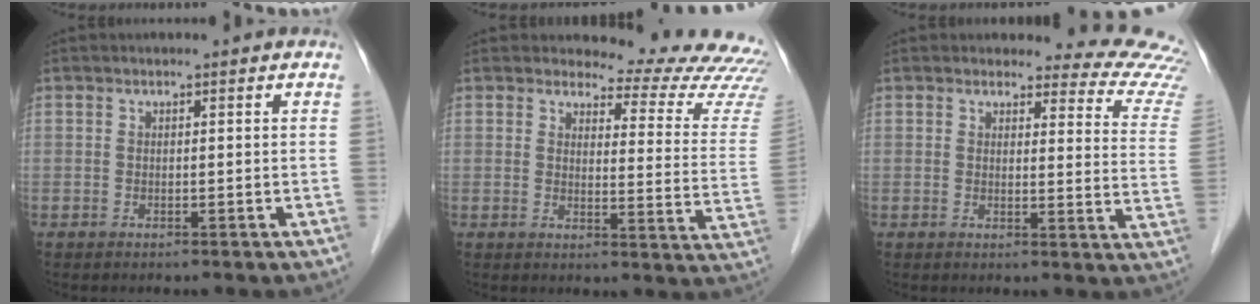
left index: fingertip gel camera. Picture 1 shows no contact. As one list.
[{"total": 15.9, "force": [15.5, 2.0, 2.5], "torque": [-0.006, -0.128, 0.140]}, {"total": 11.9, "force": [11.7, 1.8, 1.2], "torque": [0.024, -0.097, 0.083]}]